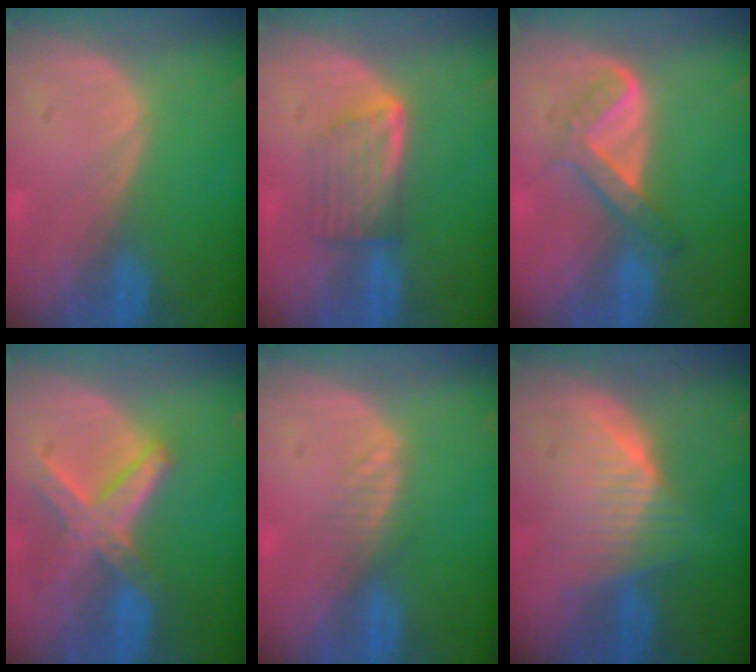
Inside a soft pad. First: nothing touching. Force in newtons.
{"total": 5.7, "press": 5.3, "slide": 2.2}
{"total": 4.9, "press": 4.8, "slide": 1.0}
{"total": 8.2, "press": 7.1, "slide": 4.1}
{"total": 2.0, "press": 2.0, "slide": 0.2}
{"total": 6.7, "press": 6.3, "slide": 2.2}